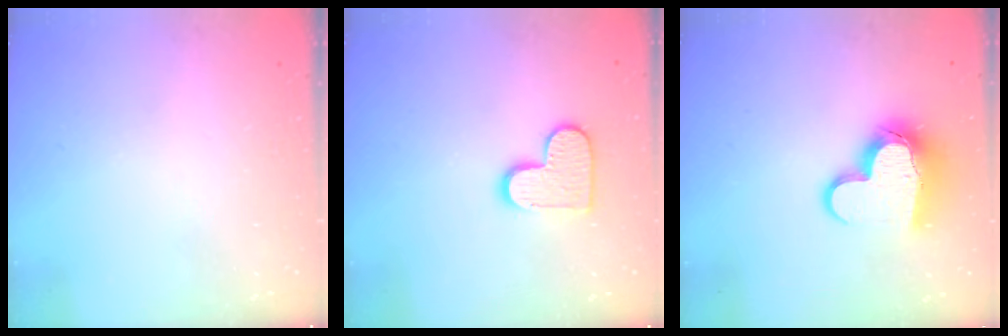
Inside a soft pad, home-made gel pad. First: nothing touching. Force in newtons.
{"total": 11.4, "press": 11.3, "slide": 0.6}
{"total": 14.3, "press": 14.3, "slide": 1.1}